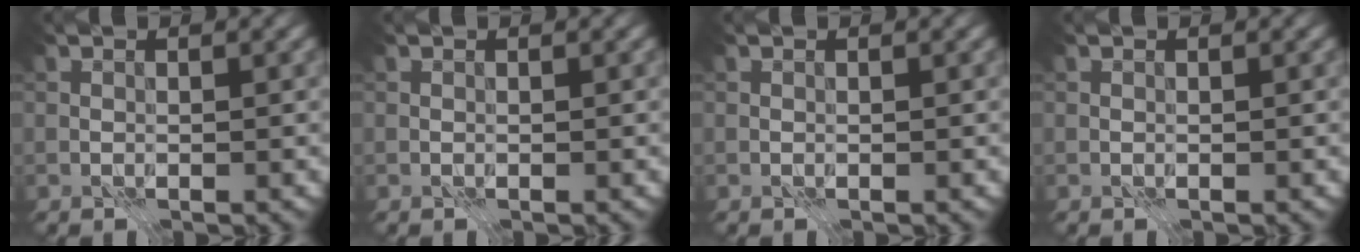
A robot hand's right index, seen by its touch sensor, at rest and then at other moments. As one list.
[{"total": 0.0}, {"total": 0.0}, {"total": 0.0}]